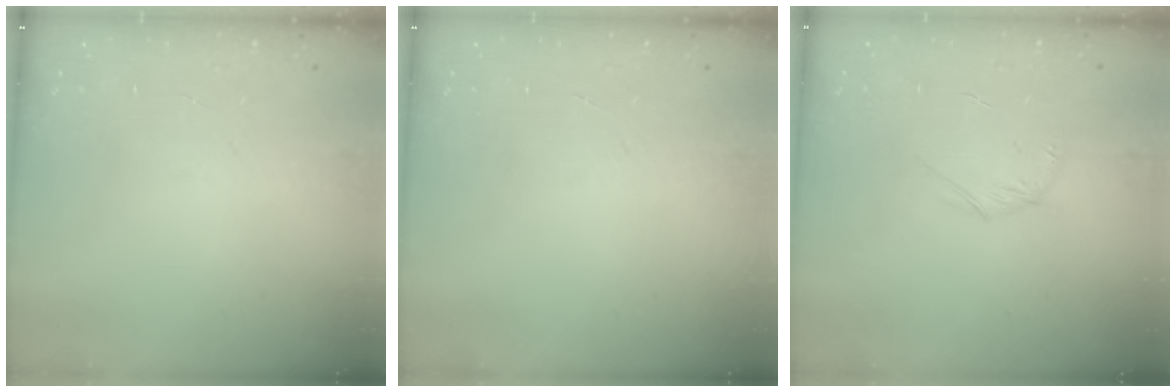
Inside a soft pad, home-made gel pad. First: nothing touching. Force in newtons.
{"total": 0.0}
{"total": 4.3, "press": 4.1, "slide": 1.1}